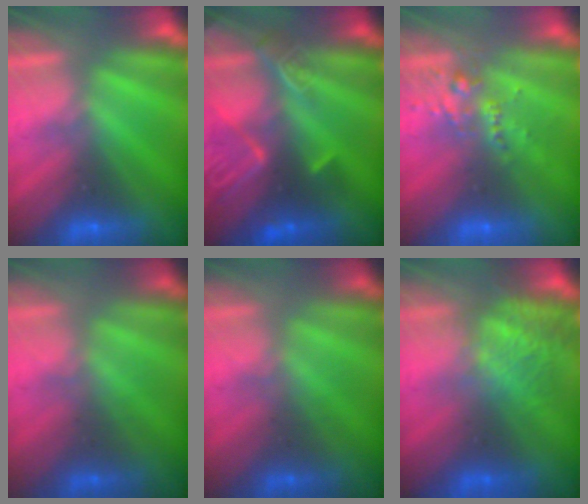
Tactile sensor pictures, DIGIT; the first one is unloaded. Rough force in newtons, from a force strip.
{"total": 3.1}
{"total": 2.6}
{"total": 1.8}
{"total": 1.8}
{"total": 4.7}